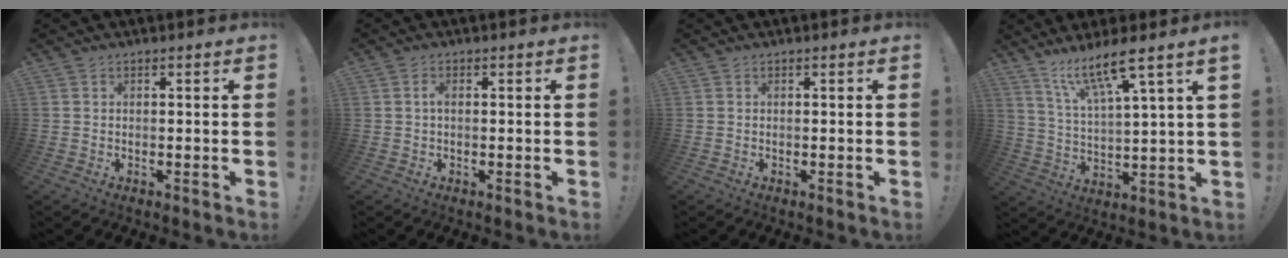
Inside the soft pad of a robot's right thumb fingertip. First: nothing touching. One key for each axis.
{"total": 1.2, "fx": 0.2, "fy": 0.6, "fz": 1.0, "tx": -0.020, "ty": 0.006, "tz": 0.003}
{"total": 0.0}
{"total": 12.2, "fx": 8.9, "fy": 0.9, "fz": 8.4, "tx": -0.142, "ty": -0.051, "tz": 0.142}